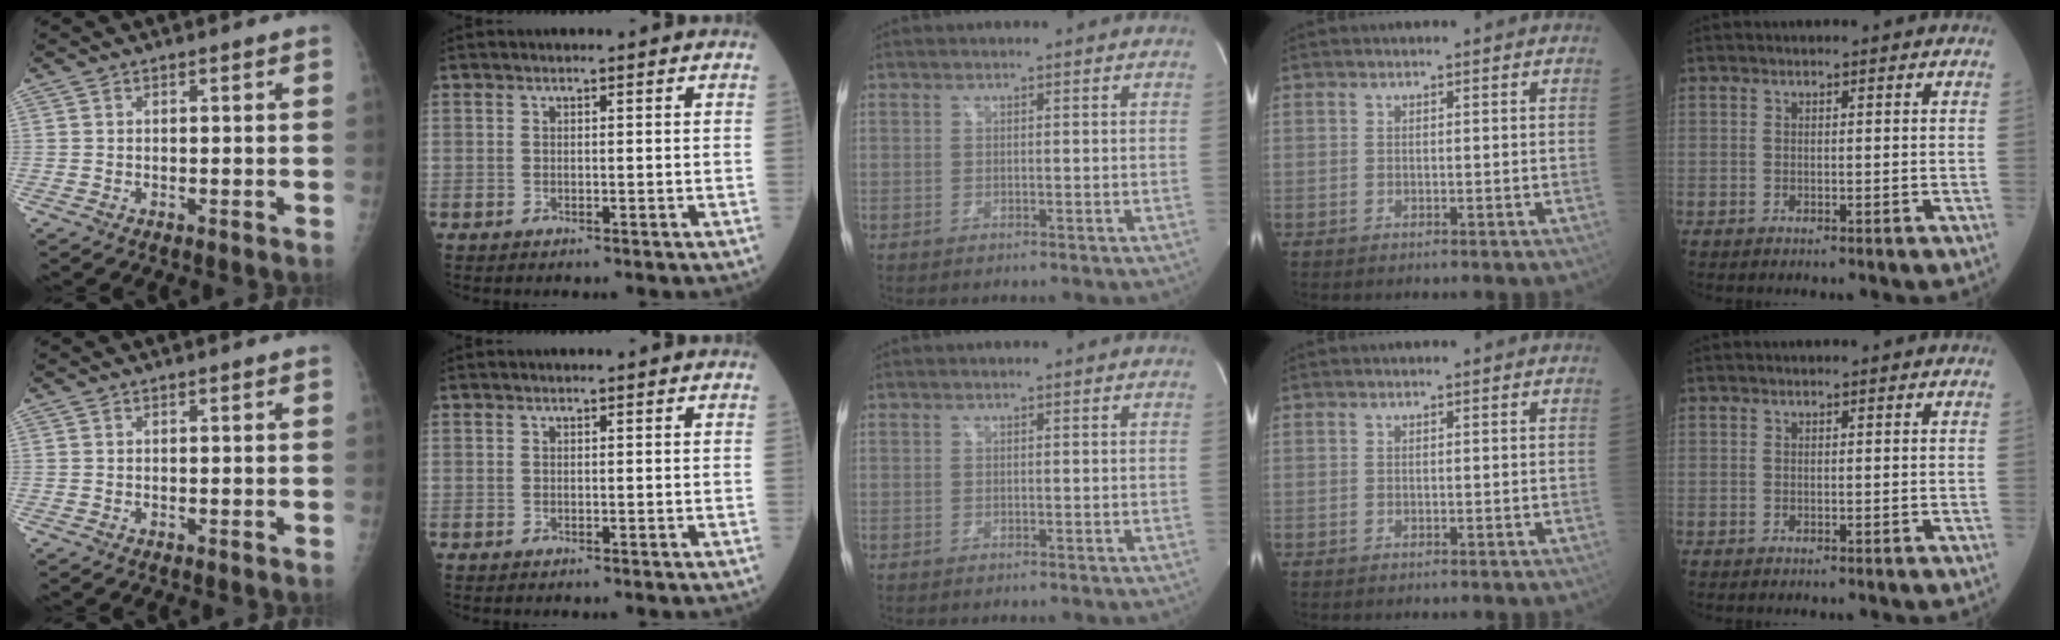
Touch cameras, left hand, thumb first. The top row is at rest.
{}